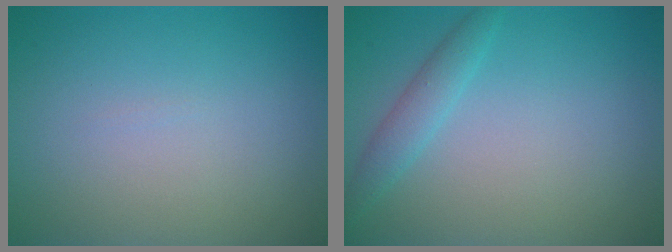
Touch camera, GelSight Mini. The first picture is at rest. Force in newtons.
{"total": 1.8, "press": 1.8, "slide": 0.1}